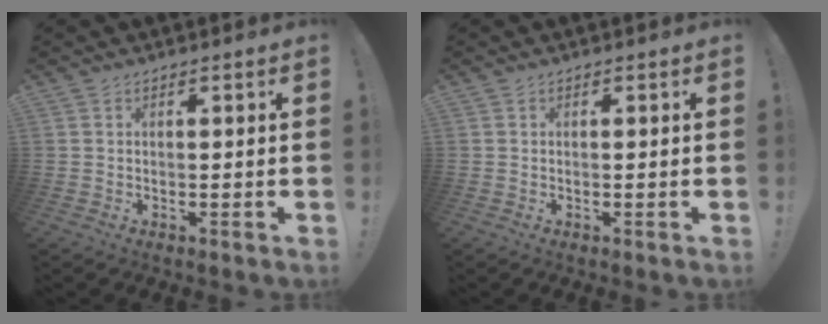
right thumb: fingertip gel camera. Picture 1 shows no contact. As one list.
[{"total": 0.0}]